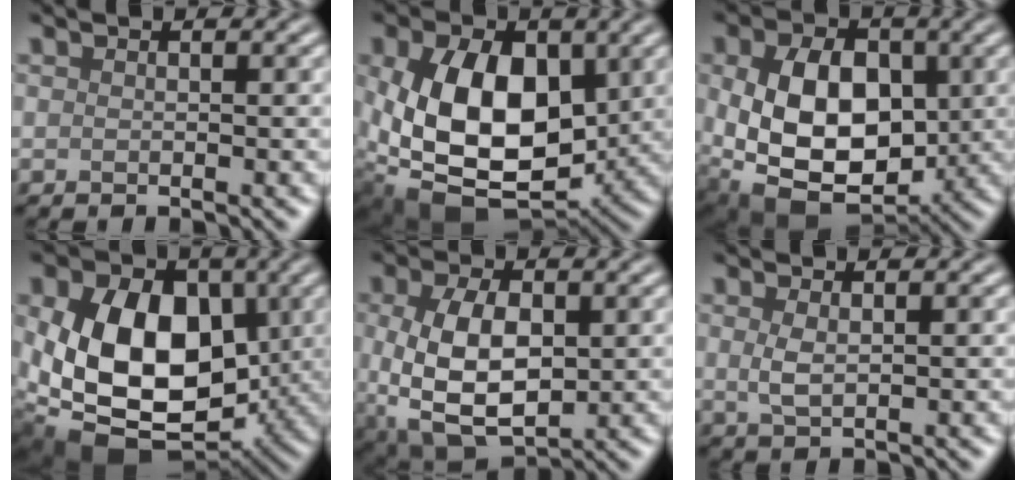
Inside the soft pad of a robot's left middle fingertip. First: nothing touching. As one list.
[{"total": 11.8, "force": [0.8, 7.7, 8.9], "torque": [-0.167, -0.019, 0.025]}, {"total": 12.2, "force": [0.0, 8.3, 9.0], "torque": [-0.173, -0.013, 0.008]}, {"total": 13.2, "force": [0.1, 9.0, 9.7], "torque": [-0.178, -0.020, 0.001]}, {"total": 8.8, "force": [-0.3, 5.2, 7.2], "torque": [-0.157, -0.008, 0.001]}, {"total": 1.7, "force": [0.4, 0.7, 1.5], "torque": [-0.036, -0.002, 0.011]}]